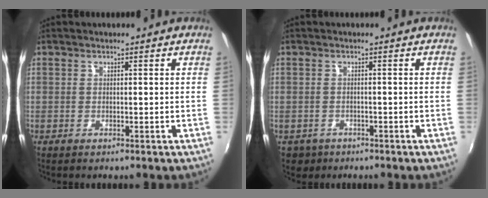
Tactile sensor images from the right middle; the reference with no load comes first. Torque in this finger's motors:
{"motor_torque": [0.42, -0.41, 0.09, 0.02]}